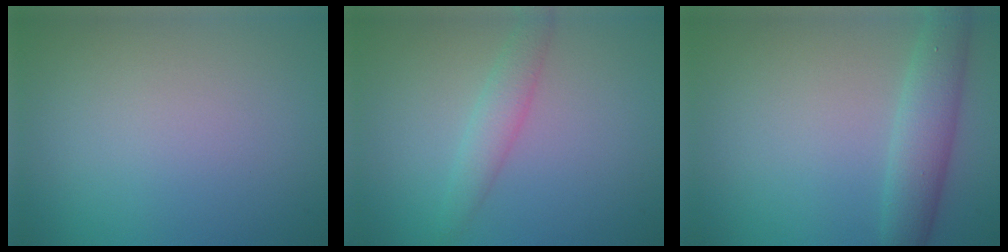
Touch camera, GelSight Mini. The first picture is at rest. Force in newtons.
{"total": 2.3, "press": 2.3, "slide": 0.0}
{"total": 3.9, "press": 3.9, "slide": 0.2}